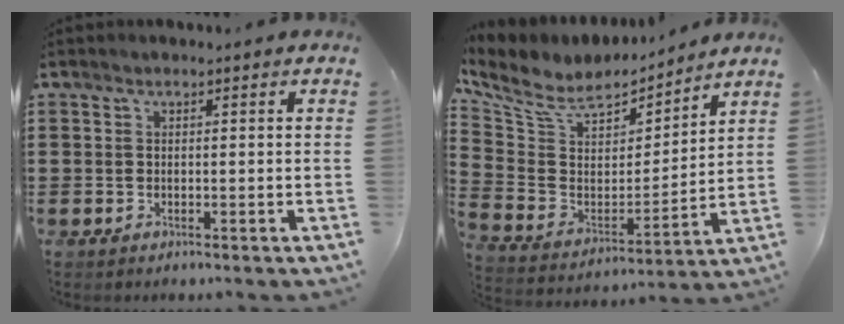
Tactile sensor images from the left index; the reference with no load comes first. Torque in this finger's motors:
{"motor_torque": [1.08, -1.06, 0.10, 0.10]}